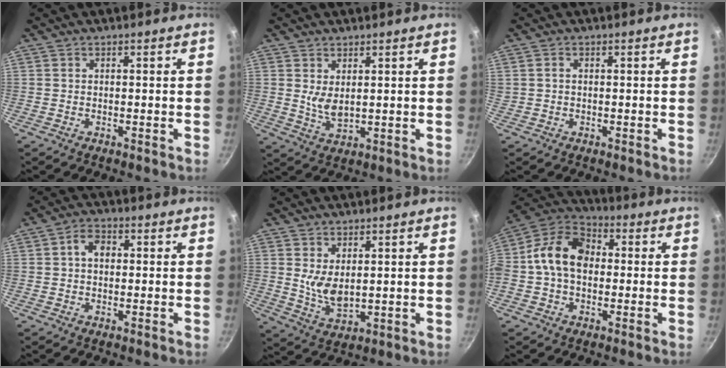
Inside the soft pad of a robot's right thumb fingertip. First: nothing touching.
{"total": 4.1, "force": [1.5, 1.9, 3.4], "torque": [-0.056, -0.022, 0.034]}
{"total": 0.8, "force": [0.0, 0.7, 0.4], "torque": [-0.009, 0.007, 0.003]}
{"total": 4.1, "force": [0.5, 3.0, 2.7], "torque": [-0.032, 0.010, 0.002]}
{"total": 5.9, "force": [1.8, 2.9, 4.8], "torque": [-0.078, -0.026, 0.044]}
{"total": 13.3, "force": [0.2, 9.6, 9.2], "torque": [-0.135, 0.038, -0.021]}